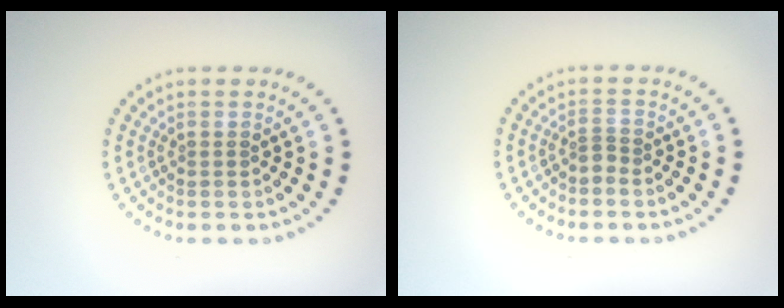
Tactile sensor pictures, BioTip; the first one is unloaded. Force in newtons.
{"total": 0.8, "press": 0.4, "slide": 0.7}